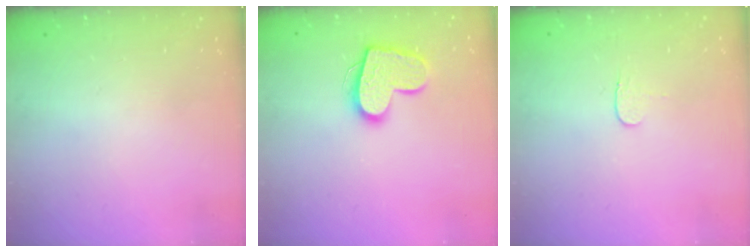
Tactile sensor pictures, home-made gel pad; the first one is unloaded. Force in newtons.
{"total": 14.6, "press": 14.6, "slide": 1.1}
{"total": 3.7, "press": 3.7, "slide": 0.4}